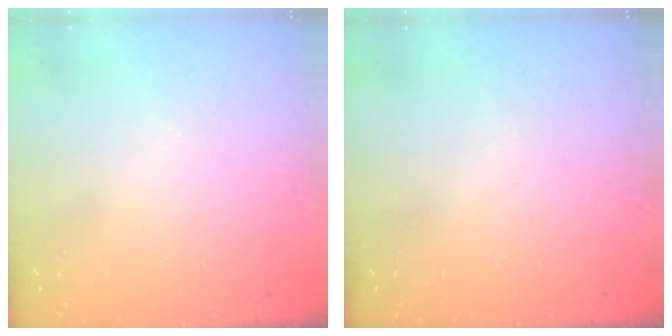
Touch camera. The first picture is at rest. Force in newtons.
{"total": 0.0}